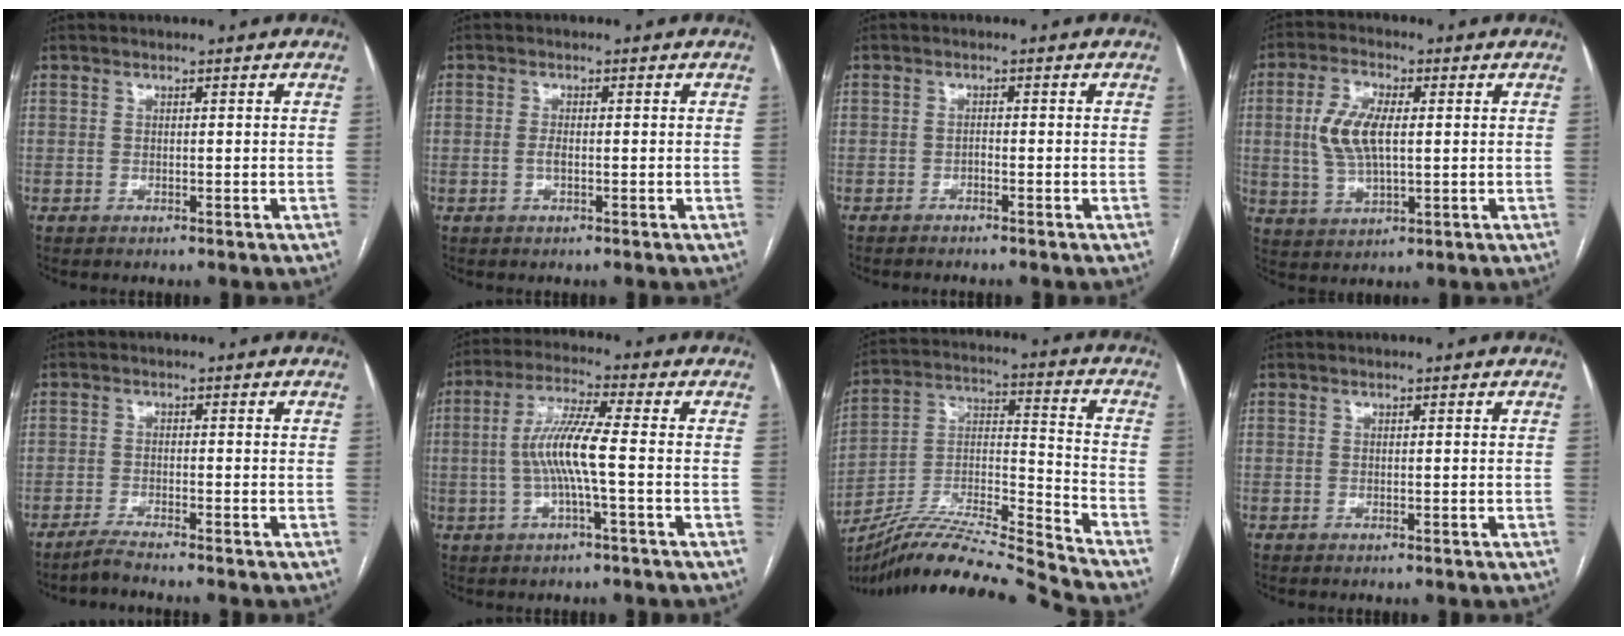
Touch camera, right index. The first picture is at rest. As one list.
[{"total": 1.1, "force": [-0.2, 0.3, 1.0], "torque": [-0.024, 0.002, -0.005]}, {"total": 1.4, "force": [-1.3, 0.0, 0.7], "torque": [-0.005, 0.002, -0.020]}, {"total": 8.6, "force": [1.0, 3.5, 7.8], "torque": [-0.174, 0.010, 0.022]}, {"total": 2.7, "force": [-2.5, -0.8, 0.7], "torque": [-0.019, -0.009, -0.050]}, {"total": 8.3, "force": [-0.9, 0.1, 8.2], "torque": [-0.165, 0.010, -0.021]}, {"total": 19.3, "force": [-17.8, -2.1, 7.0], "torque": [-0.139, 0.007, -0.318]}, {"total": 0.0}]